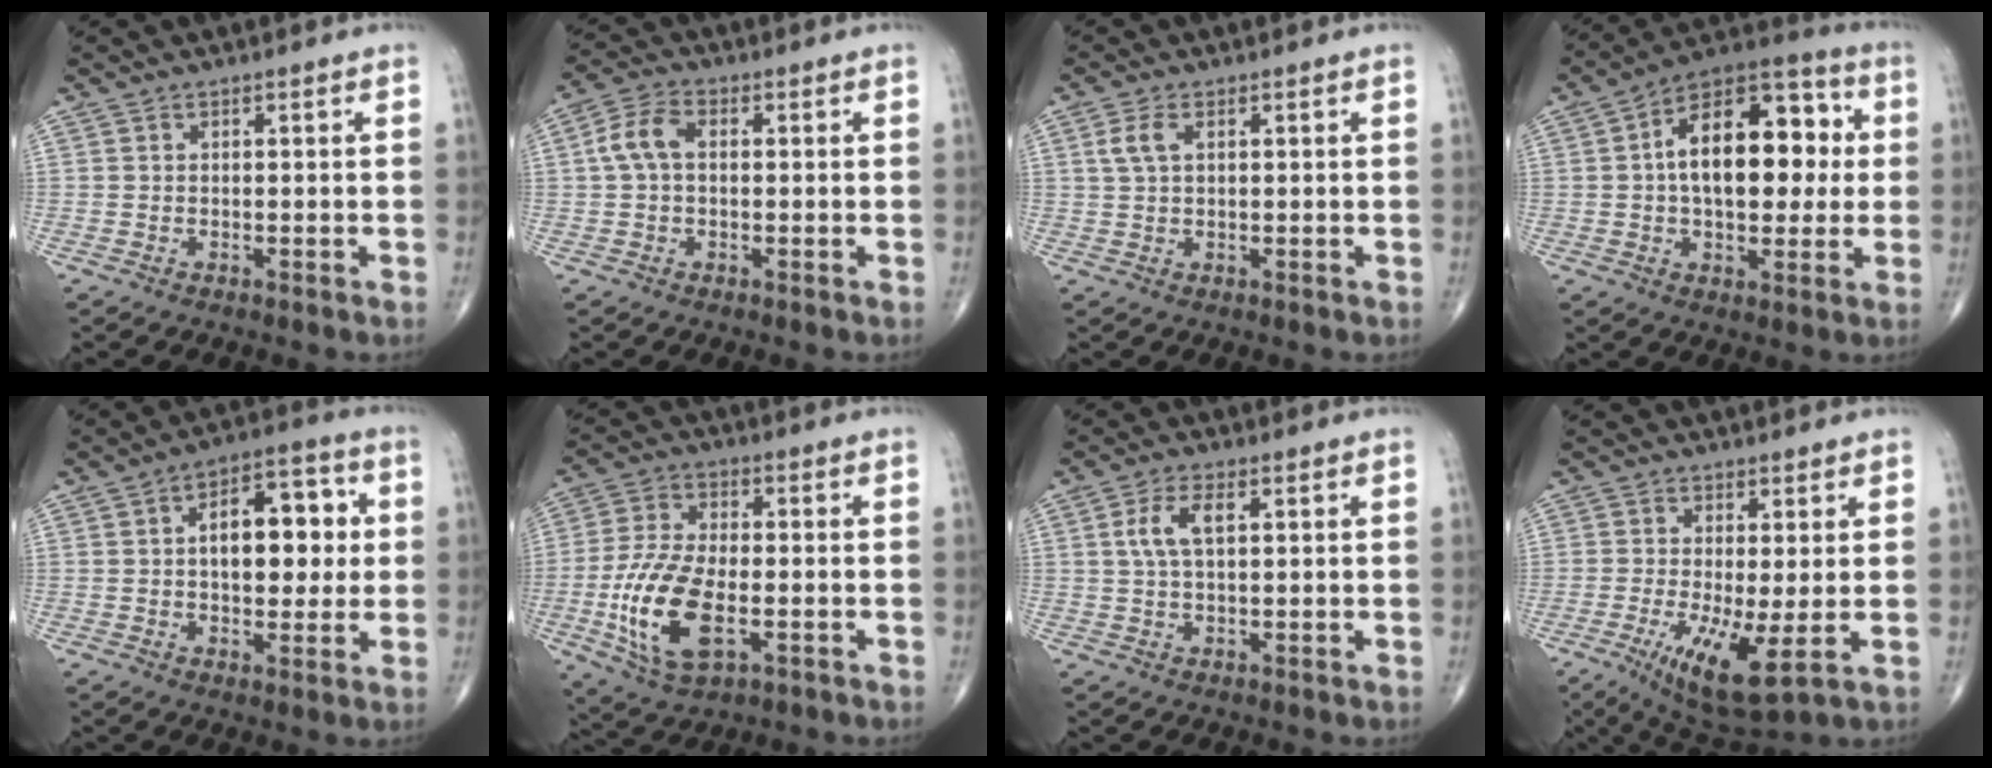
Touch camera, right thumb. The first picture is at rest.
{"total": 5.9, "force": [0.6, 3.6, 4.6], "torque": [-0.098, 0.020, 0.005]}
{"total": 3.3, "force": [1.1, 1.7, 2.6], "torque": [-0.062, 0.009, 0.023]}
{"total": 19.2, "force": [2.0, 10.6, 15.9], "torque": [-0.212, 0.030, 0.023]}
{"total": 13.4, "force": [1.5, 7.4, 11.1], "torque": [-0.122, 0.020, 0.018]}
{"total": 15.2, "force": [-3.6, 7.2, 12.8], "torque": [-0.262, 0.004, -0.061]}
{"total": 5.2, "force": [1.4, 2.3, 4.4], "torque": [-0.096, 0.007, 0.028]}
{"total": 10.0, "force": [-2.2, 2.5, 9.4], "torque": [-0.171, -0.025, -0.030]}